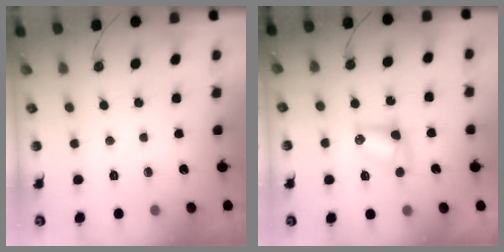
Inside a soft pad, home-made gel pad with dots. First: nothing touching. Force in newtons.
{"total": 6.2, "press": 6.2, "slide": 0.6}